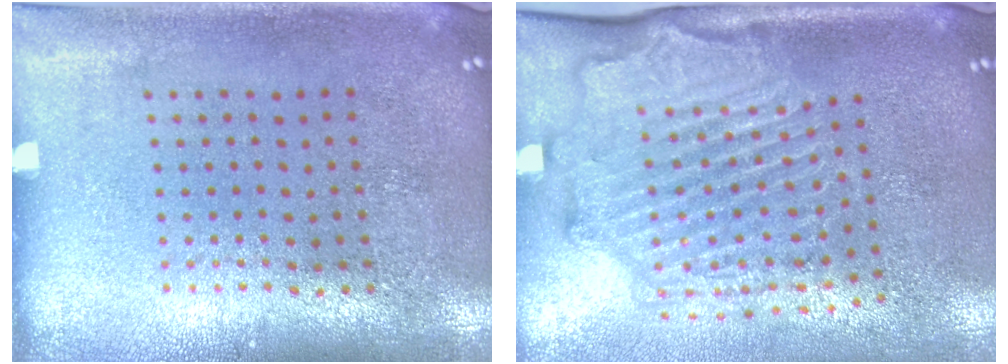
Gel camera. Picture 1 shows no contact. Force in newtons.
{"total": 2.2, "press": 2.1, "slide": 0.1}